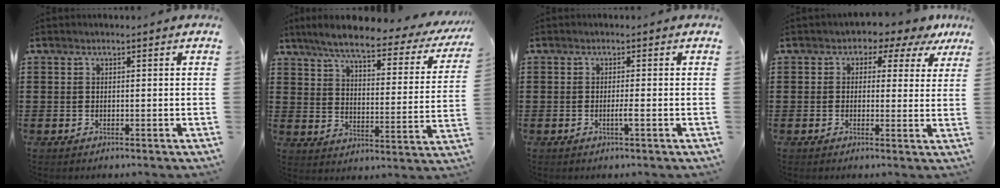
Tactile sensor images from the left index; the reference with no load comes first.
{"total": 7.1, "force": [5.8, 0.7, 4.1], "torque": [-0.096, -0.037, 0.095]}
{"total": 1.6, "force": [-0.5, -0.1, 1.5], "torque": [-0.027, -0.003, -0.009]}
{"total": 2.1, "force": [0.9, 1.6, 0.8], "torque": [-0.016, -0.008, 0.005]}